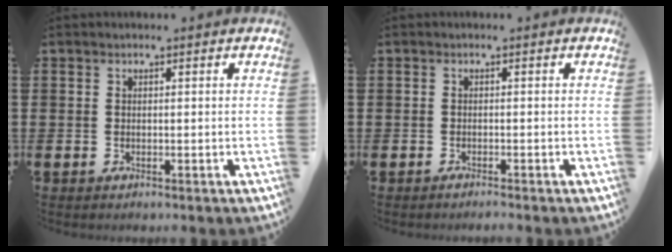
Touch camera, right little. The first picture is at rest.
{"total": 0.7, "force": [-0.6, 0.0, 0.3], "torque": [-0.006, -0.004, -0.011]}